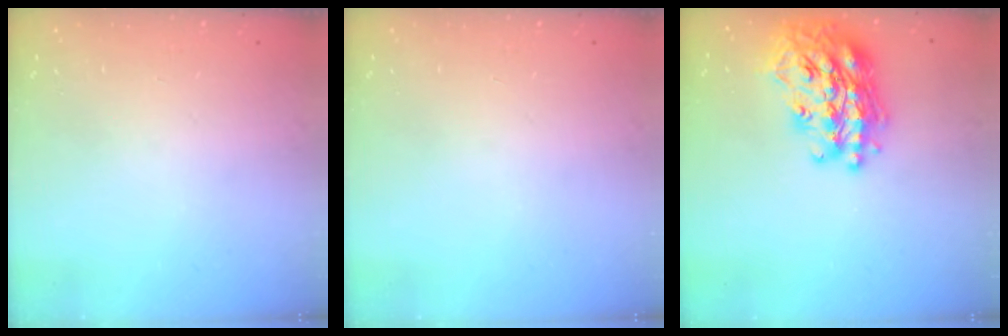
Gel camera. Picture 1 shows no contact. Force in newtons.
{"total": 0.0}
{"total": 27.4, "press": 27.3, "slide": 2.4}